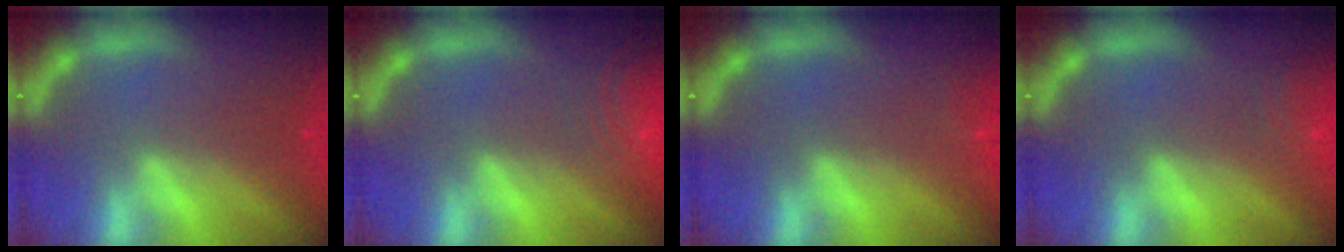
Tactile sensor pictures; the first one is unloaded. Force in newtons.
{"total": 8.0}
{"total": 0.9}
{"total": 3.0}